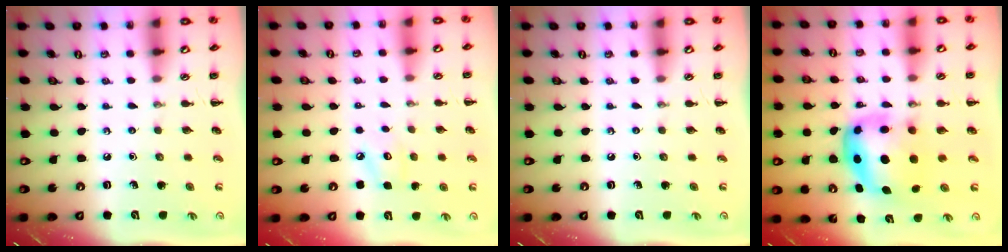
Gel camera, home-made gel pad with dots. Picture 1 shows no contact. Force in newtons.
{"total": 4.2, "press": 4.1, "slide": 0.7}
{"total": 0.0}
{"total": 7.0, "press": 6.8, "slide": 1.6}